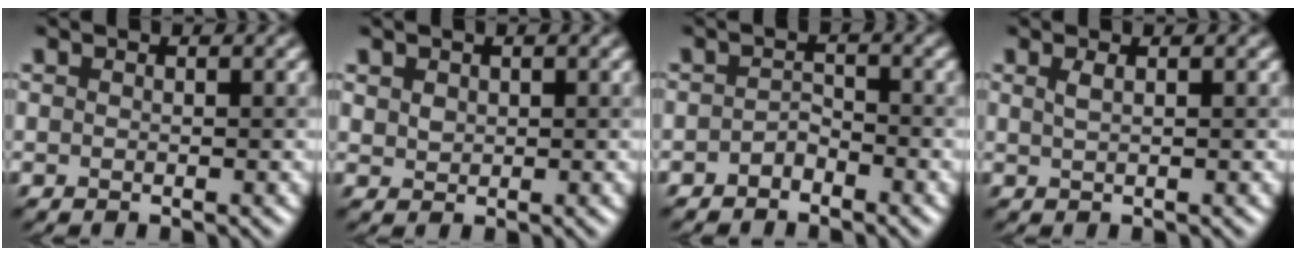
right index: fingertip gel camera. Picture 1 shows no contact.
{"total": 1.2, "force": [0.6, 0.9, 0.5], "torque": [-0.008, 0.000, 0.016]}
{"total": 1.5, "force": [-1.2, 0.7, 0.6], "torque": [-0.011, 0.007, -0.024]}
{"total": 1.3, "force": [0.5, 0.5, 1.1], "torque": [-0.015, 0.004, 0.008]}